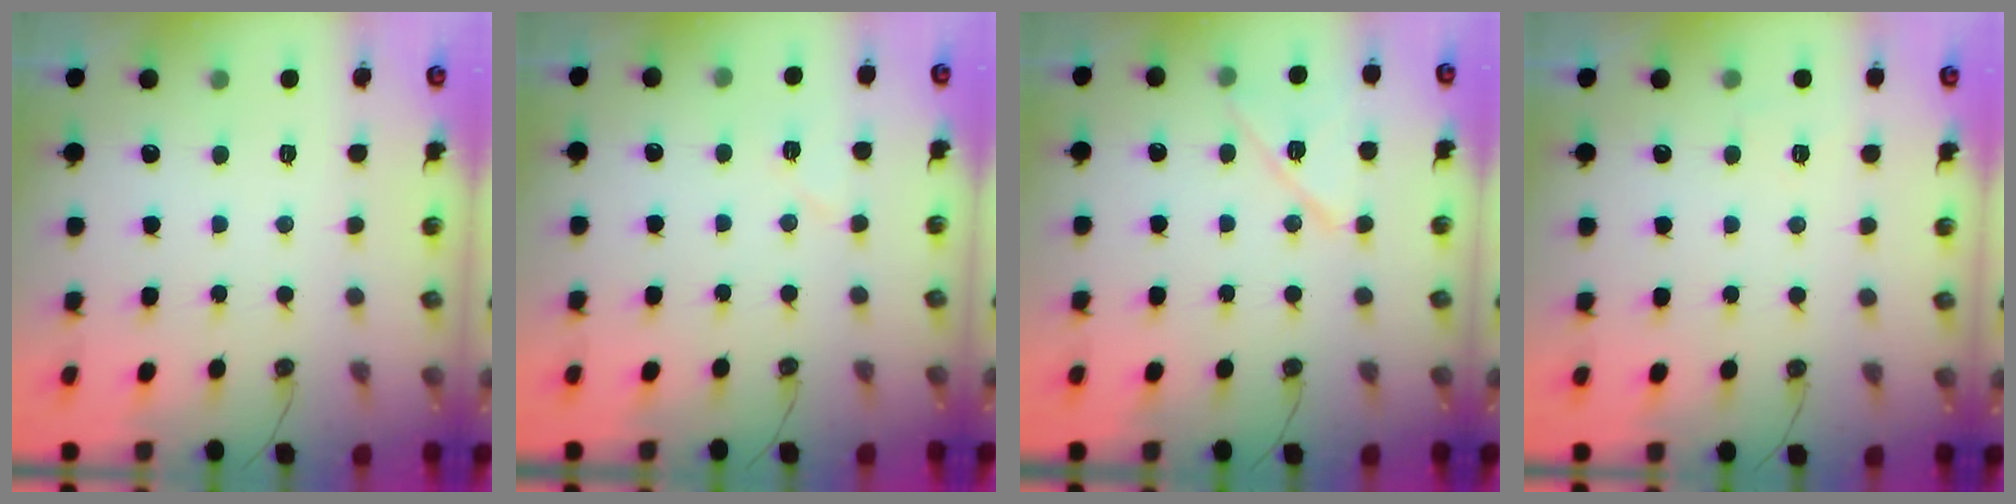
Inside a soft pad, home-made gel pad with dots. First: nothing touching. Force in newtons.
{"total": 5.6, "press": 5.0, "slide": 2.5}
{"total": 11.6, "press": 11.6, "slide": 0.7}
{"total": 4.5, "press": 4.1, "slide": 1.8}